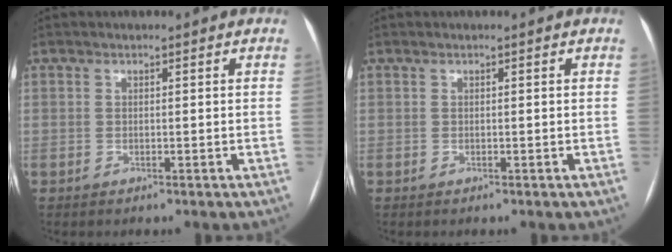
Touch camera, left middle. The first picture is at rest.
{"total": 0.0}